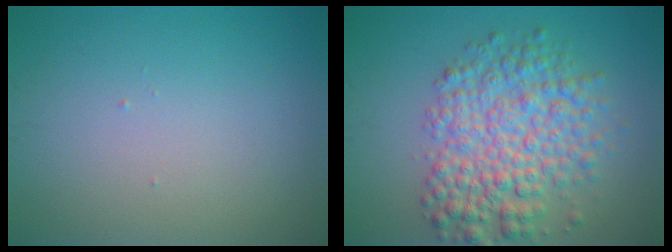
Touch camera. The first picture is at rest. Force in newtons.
{"total": 7.0, "press": 7.0, "slide": 0.1}